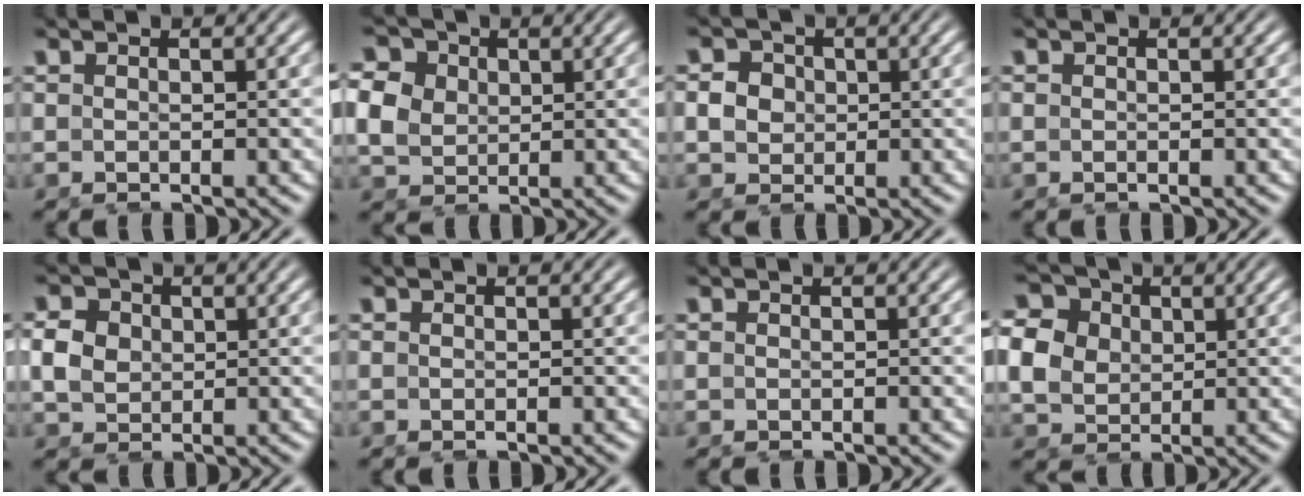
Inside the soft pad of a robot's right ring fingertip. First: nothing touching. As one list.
[{"total": 6.5, "force": [1.6, 5.6, 2.9], "torque": [-0.072, -0.007, 0.031]}, {"total": 2.7, "force": [0.5, 2.4, 1.0], "torque": [-0.025, -0.013, 0.017]}, {"total": 0.0}, {"total": 3.3, "force": [0.5, 2.8, 1.6], "torque": [-0.041, -0.010, 0.019]}, {"total": 0.0}, {"total": 0.0}, {"total": 8.1, "force": [2.1, 6.9, 3.7], "torque": [-0.087, -0.005, 0.035]}]